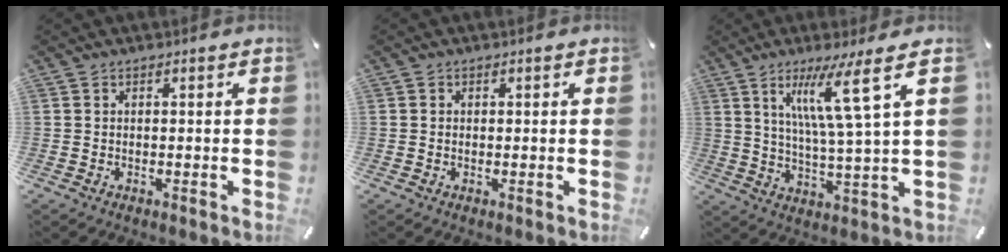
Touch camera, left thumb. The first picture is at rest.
{"total": 0.7, "force": [0.0, 0.6, 0.3], "torque": [-0.006, 0.003, -0.002]}
{"total": 13.2, "force": [6.2, 0.3, 11.6], "torque": [-0.213, -0.018, 0.090]}